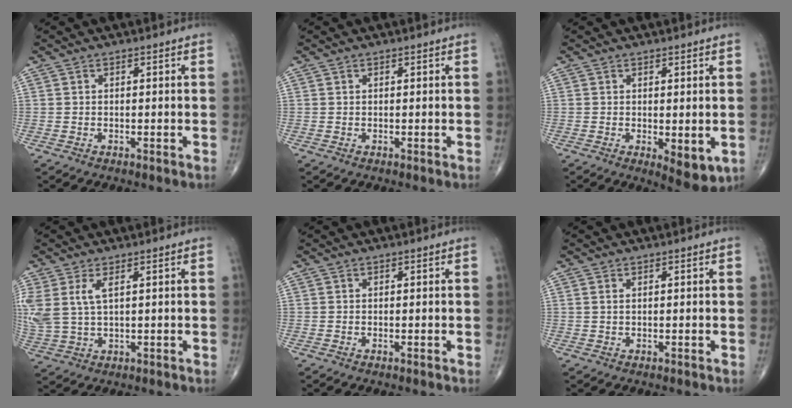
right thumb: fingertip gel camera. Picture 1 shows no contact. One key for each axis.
{"total": 0.0}
{"total": 5.7, "fx": -1.0, "fy": 2.4, "fz": 5.0, "tx": -0.057, "ty": -0.016, "tz": -0.005}
{"total": 8.4, "fx": 2.7, "fy": 4.1, "fz": 6.8, "tx": -0.175, "ty": 0.000, "tz": 0.067}
{"total": 0.0}
{"total": 0.8, "fx": 0.4, "fy": 0.3, "fz": 0.6, "tx": -0.016, "ty": 0.007, "tz": 0.009}